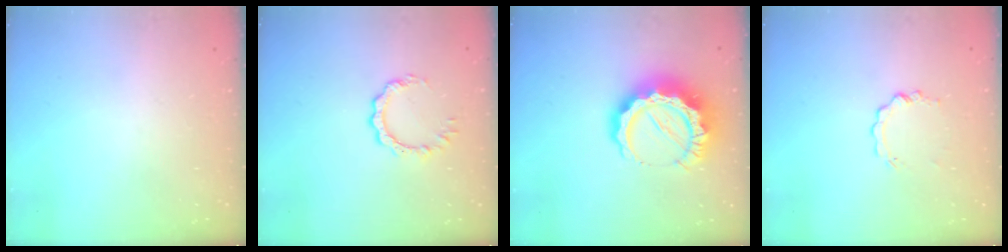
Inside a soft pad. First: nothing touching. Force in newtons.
{"total": 4.9, "press": 4.8, "slide": 0.3}
{"total": 14.8, "press": 14.8, "slide": 1.6}
{"total": 3.6, "press": 3.6, "slide": 0.3}